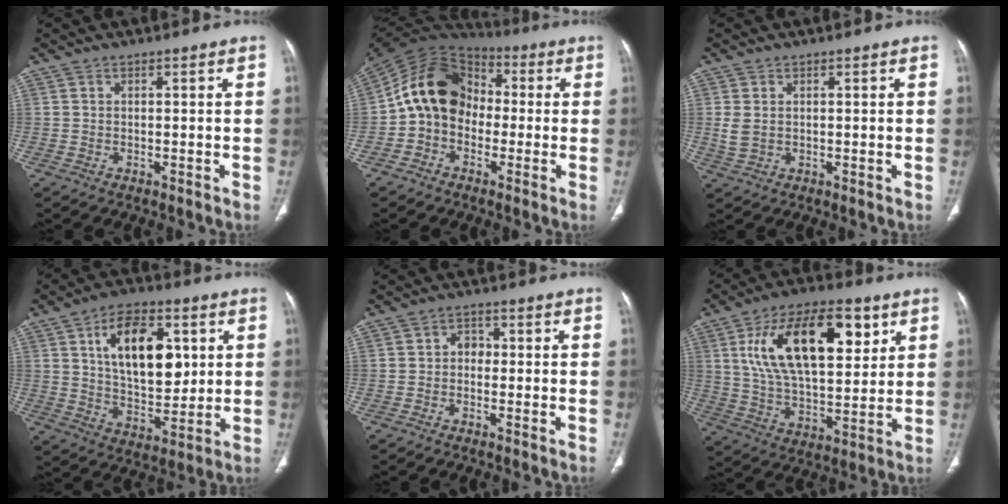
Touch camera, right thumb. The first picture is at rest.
{"total": 14.3, "force": [-0.9, 11.4, 8.6], "torque": [-0.131, 0.048, -0.033]}
{"total": 3.0, "force": [0.5, 2.0, 2.2], "torque": [-0.055, -0.002, 0.014]}
{"total": 16.9, "force": [4.9, 9.6, 13.0], "torque": [-0.168, -0.023, 0.085]}
{"total": 2.4, "force": [-0.2, 1.9, 1.5], "torque": [-0.003, 0.008, -0.015]}
{"total": 22.1, "force": [8.2, 10.5, 17.7], "torque": [-0.275, -0.020, 0.141]}